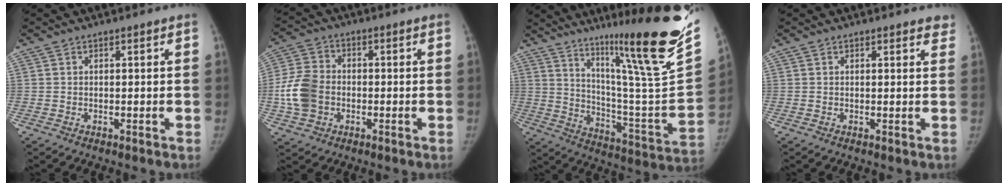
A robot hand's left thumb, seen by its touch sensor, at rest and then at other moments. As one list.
[{"total": 9.6, "force": [-1.6, 7.5, 5.7], "torque": [-0.106, 0.015, -0.035]}, {"total": 30.9, "force": [20.6, 2.7, 22.9], "torque": [-0.308, -0.134, 0.310]}, {"total": 2.2, "force": [1.8, 0.8, 0.9], "torque": [0.007, -0.005, 0.011]}]